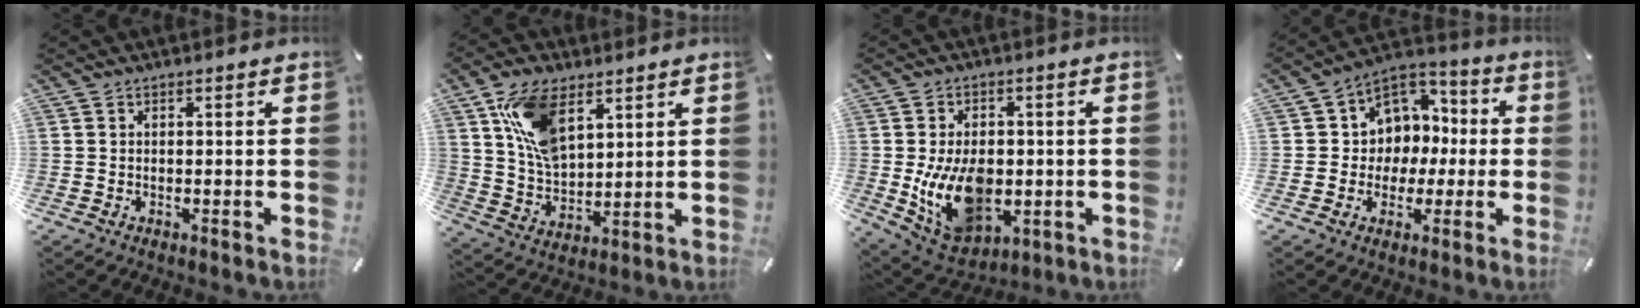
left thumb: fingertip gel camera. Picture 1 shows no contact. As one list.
[{"total": 13.0, "force": [6.6, 7.5, 8.4], "torque": [-0.187, -0.013, 0.122]}, {"total": 14.4, "force": [-1.6, 10.0, 10.3], "torque": [-0.203, -0.004, -0.026]}, {"total": 9.1, "force": [-0.2, 9.0, 1.3], "torque": [-0.019, -0.003, 0.004]}]